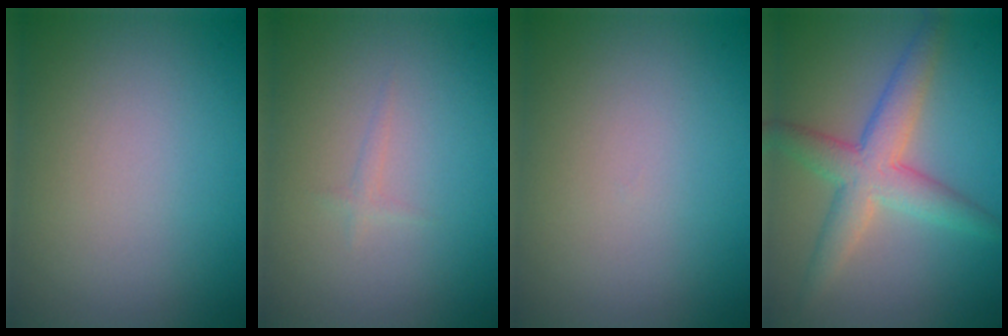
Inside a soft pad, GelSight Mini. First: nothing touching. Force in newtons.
{"total": 0.7, "press": 0.6, "slide": 0.1}
{"total": 0.0}
{"total": 4.9, "press": 4.9, "slide": 0.1}